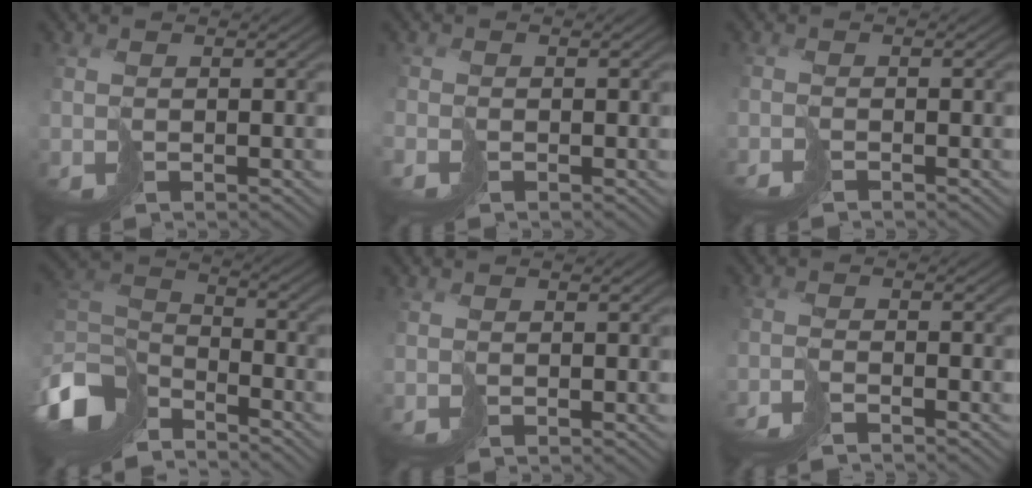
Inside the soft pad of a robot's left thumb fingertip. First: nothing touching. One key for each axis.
{"total": 1.3, "fx": -1.0, "fy": 0.7, "fz": 0.3, "tx": -0.014, "ty": -0.008, "tz": -0.024}
{"total": 1.0, "fx": -1.0, "fy": 0.0, "fz": 0.2, "tx": -0.007, "ty": -0.003, "tz": -0.025}
{"total": 9.7, "fx": -5.6, "fy": 5.8, "fz": 5.4, "tx": -0.153, "ty": -0.008, "tz": -0.110}
{"total": 0.0}
{"total": 2.8, "fx": -2.5, "fy": 0.5, "fz": 1.2, "tx": -0.025, "ty": -0.006, "tz": -0.056}